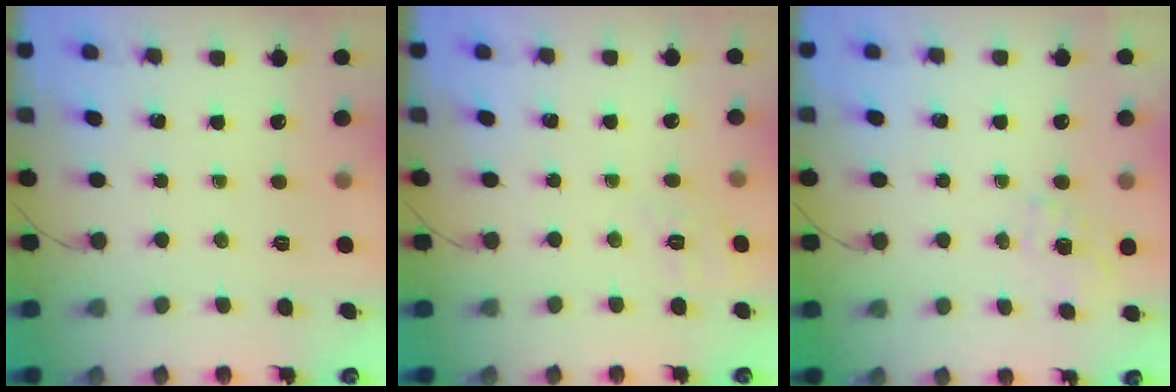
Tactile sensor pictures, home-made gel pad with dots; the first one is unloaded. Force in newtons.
{"total": 6.2, "press": 5.8, "slide": 2.3}
{"total": 2.1, "press": 1.7, "slide": 1.1}